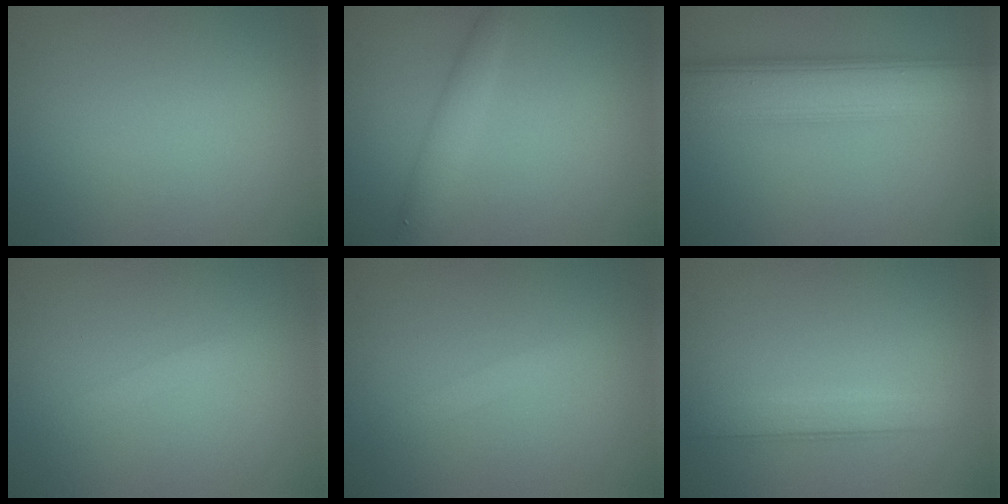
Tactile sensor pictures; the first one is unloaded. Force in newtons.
{"total": 2.1, "press": 2.1, "slide": 0.1}
{"total": 7.5, "press": 7.5, "slide": 0.1}
{"total": 0.8, "press": 0.8, "slide": 0.1}
{"total": 1.0, "press": 1.0, "slide": 0.1}
{"total": 2.4, "press": 2.4, "slide": 0.1}